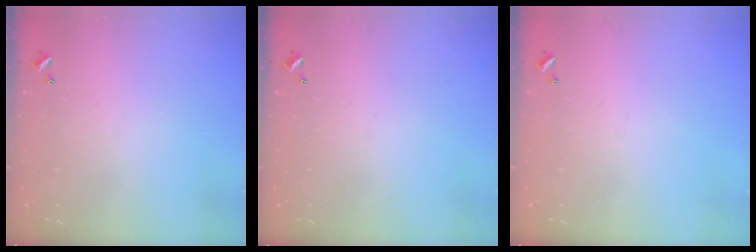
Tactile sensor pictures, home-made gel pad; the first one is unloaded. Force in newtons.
{"total": 0.0}
{"total": 0.0}